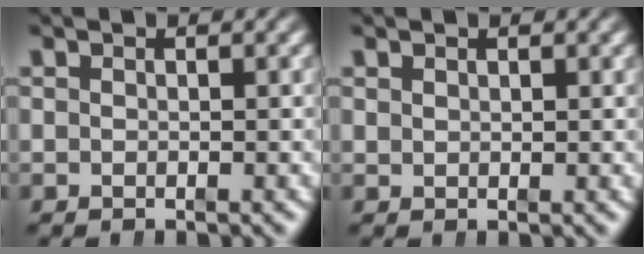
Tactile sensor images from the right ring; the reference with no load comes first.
{"total": 1.0, "force": [0.6, -0.8, -0.1], "torque": [0.014, -0.002, 0.017]}